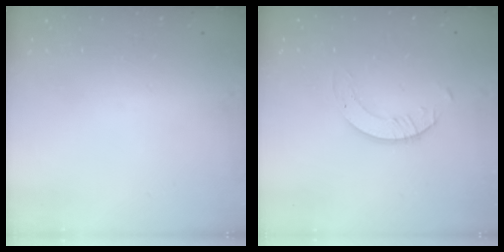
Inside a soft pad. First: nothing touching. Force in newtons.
{"total": 2.3, "press": 2.3, "slide": 0.2}